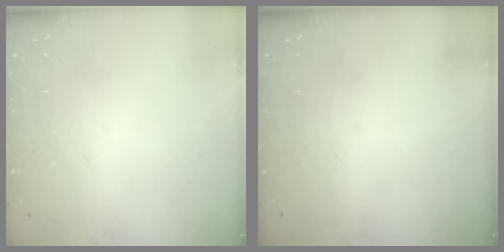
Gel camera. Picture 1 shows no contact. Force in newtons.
{"total": 0.0}